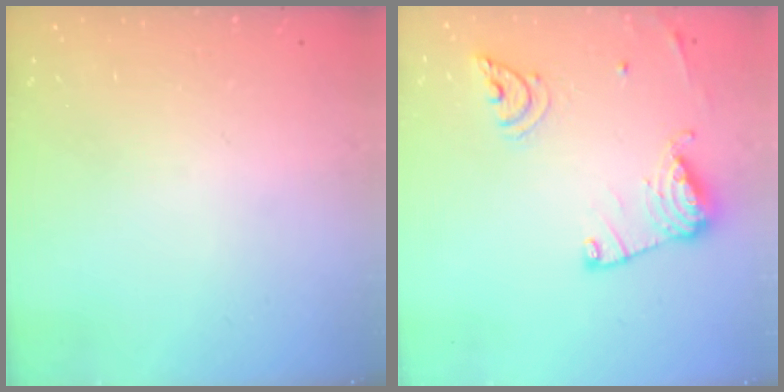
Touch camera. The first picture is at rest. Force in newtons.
{"total": 14.5, "press": 14.5, "slide": 1.3}